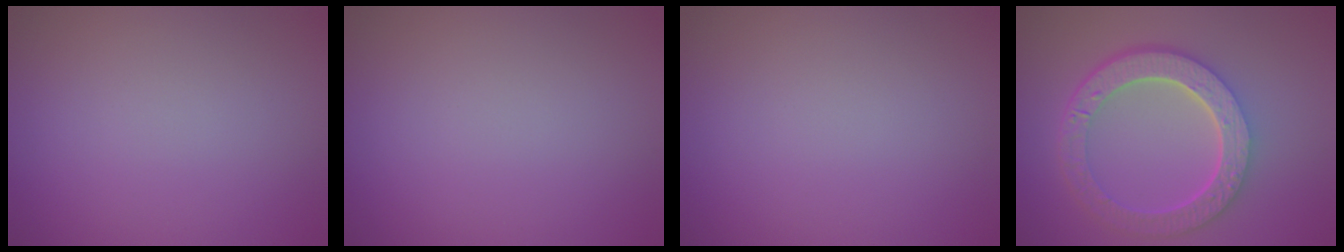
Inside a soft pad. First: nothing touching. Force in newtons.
{"total": 0.0}
{"total": 0.0}
{"total": 6.5, "press": 5.0, "slide": 4.2}